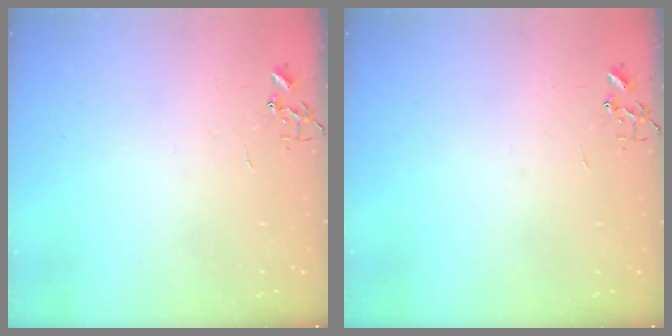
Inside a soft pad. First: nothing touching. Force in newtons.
{"total": 0.0}